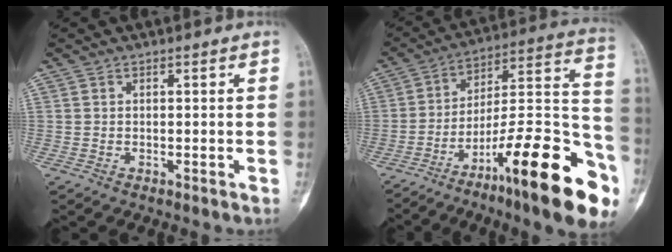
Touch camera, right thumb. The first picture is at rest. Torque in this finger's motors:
{"motor_torque": [2.28, 2.44, 0.34, -0.58, 0.14]}